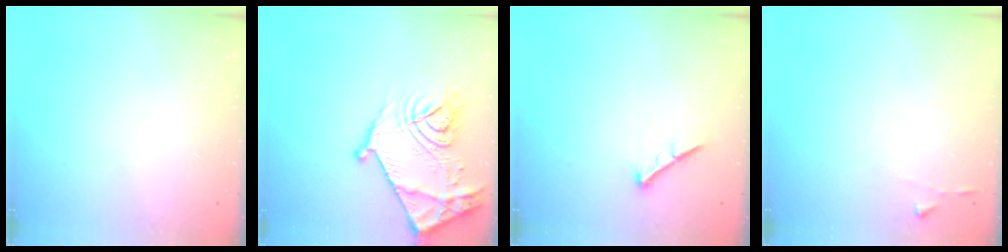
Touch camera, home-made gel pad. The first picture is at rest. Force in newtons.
{"total": 21.8, "press": 21.8, "slide": 1.1}
{"total": 0.0}
{"total": 2.9, "press": 2.9, "slide": 0.3}